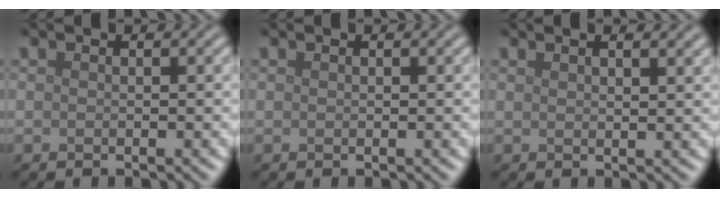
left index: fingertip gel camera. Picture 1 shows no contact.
{"total": 0.0}
{"total": 3.7, "force": [2.5, 1.4, 2.3], "torque": [-0.007, 0.016, 0.012]}